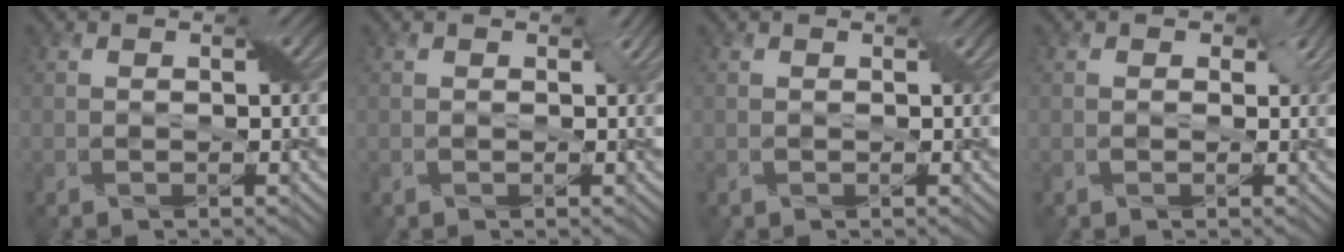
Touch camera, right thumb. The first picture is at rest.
{"total": 0.8, "force": [0.2, 0.7, 0.3], "torque": [-0.011, -0.003, 0.004]}
{"total": 0.0}
{"total": 2.4, "force": [0.6, 1.9, 1.2], "torque": [-0.017, -0.003, 0.004]}